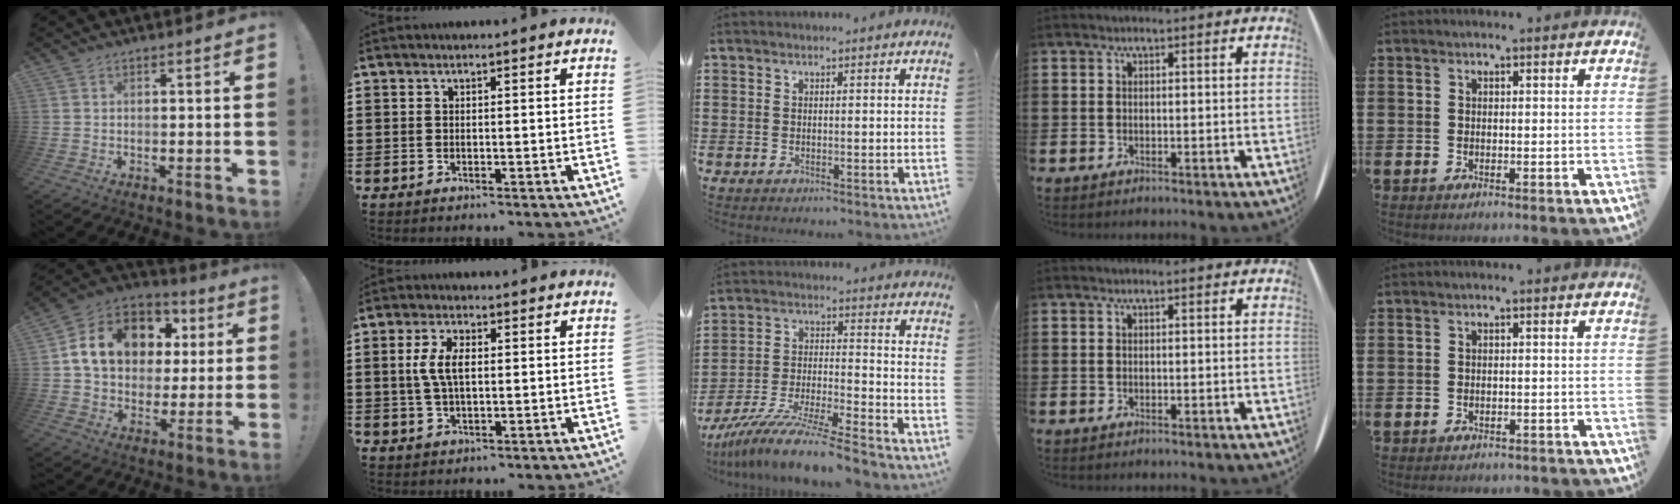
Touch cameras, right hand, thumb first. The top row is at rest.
{"thumb": {"total": 17.5, "force": [5.6, 13.1, 10.1], "torque": [-0.154, -0.012, 0.116]}, "index": {"total": 5.4, "force": [0.5, 2.5, 4.8], "torque": [-0.111, 0.004, 0.003]}, "middle": {"total": 10.5, "force": [-9.5, -0.4, 4.5], "torque": [-0.090, 0.004, -0.189]}, "little": {"total": 1.0, "force": [-1.0, 0.1, 0.0], "torque": [-0.004, 0.000, -0.021]}}